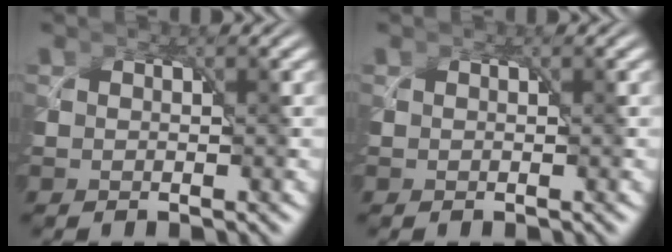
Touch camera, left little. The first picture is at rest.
{"total": 0.0}